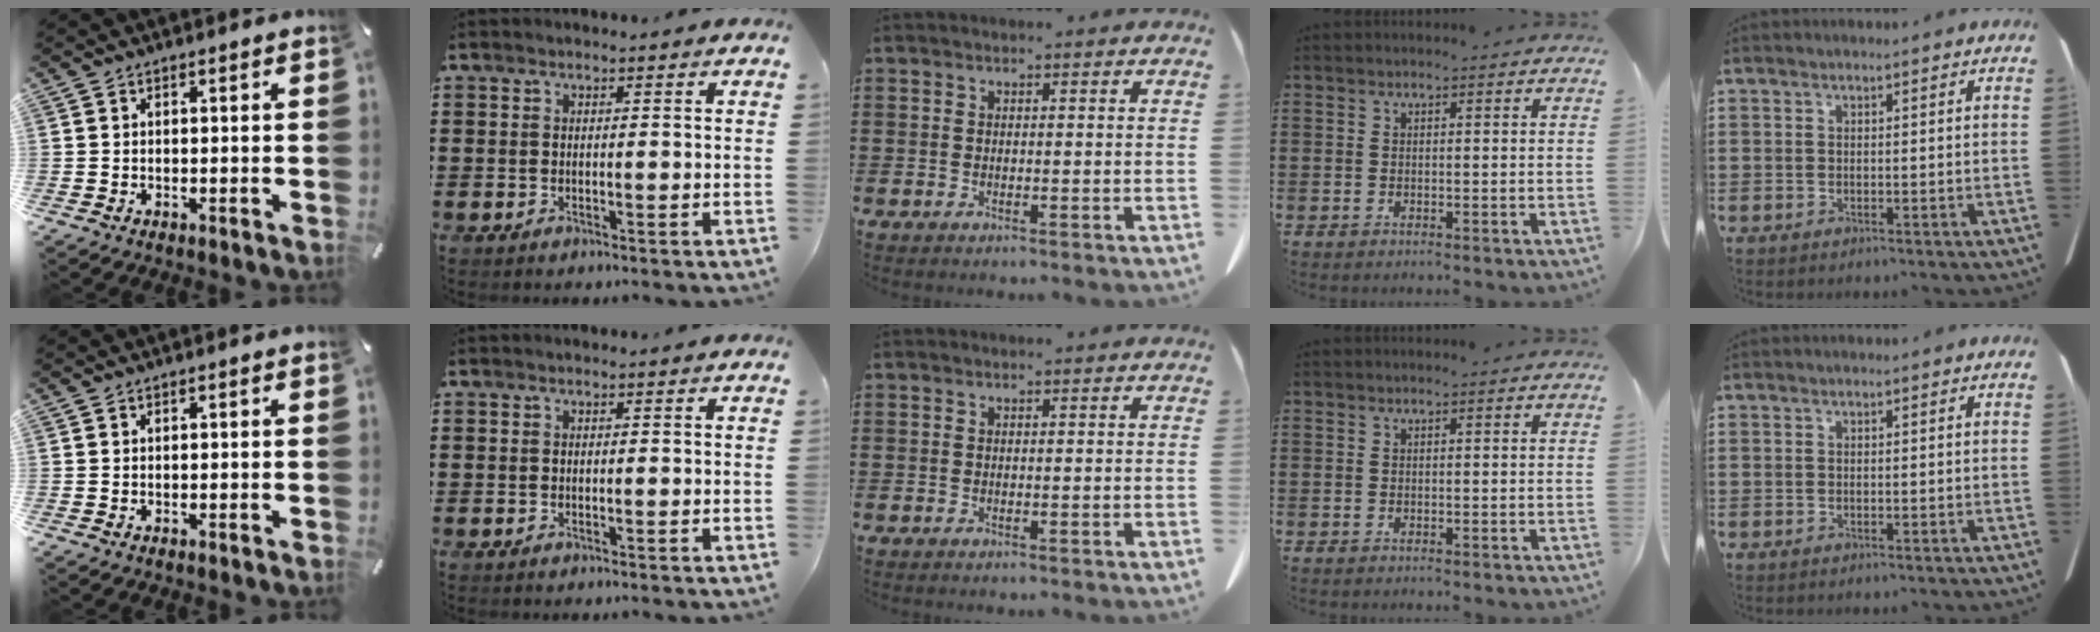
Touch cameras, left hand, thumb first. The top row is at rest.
{}